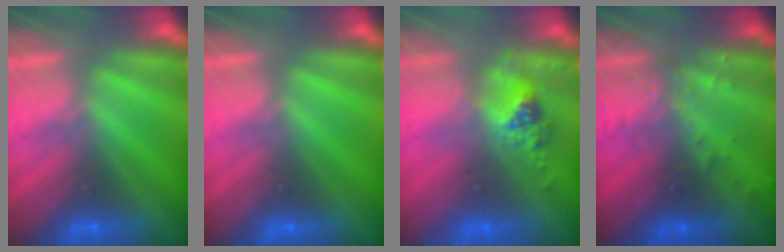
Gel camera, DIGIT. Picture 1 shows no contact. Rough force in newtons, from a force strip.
{"total": 0.0}
{"total": 2.4}
{"total": 3.3}